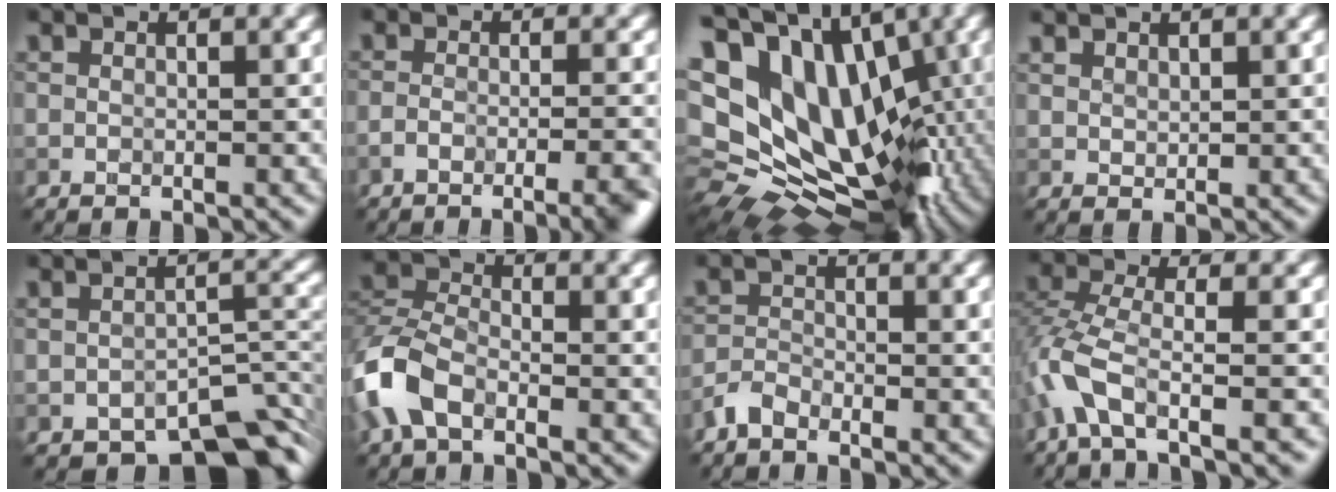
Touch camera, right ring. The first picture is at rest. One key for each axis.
{"total": 5.1, "fx": -3.9, "fy": 1.2, "fz": 3.1, "tx": -0.038, "ty": -0.002, "tz": -0.051}
{"total": 19.3, "fx": 4.0, "fy": 13.4, "fz": 13.2, "tx": -0.208, "ty": 0.007, "tz": 0.099}
{"total": 1.1, "fx": 1.1, "fy": 0.3, "fz": 0.0, "tx": 0.000, "ty": 0.001, "tz": 0.023}
{"total": 5.9, "fx": -4.2, "fy": 2.4, "fz": 3.3, "tx": -0.025, "ty": -0.003, "tz": -0.066}
{"total": 6.1, "fx": -3.0, "fy": 3.6, "fz": 3.9, "tx": -0.091, "ty": 0.007, "tz": -0.074}
{"total": 1.4, "fx": -1.2, "fy": 0.6, "fz": 0.3, "tx": -0.006, "ty": 0.007, "tz": -0.034}
{"total": 4.7, "fx": -2.6, "fy": 1.4, "fz": 3.7, "tx": -0.084, "ty": 0.000, "tz": -0.064}